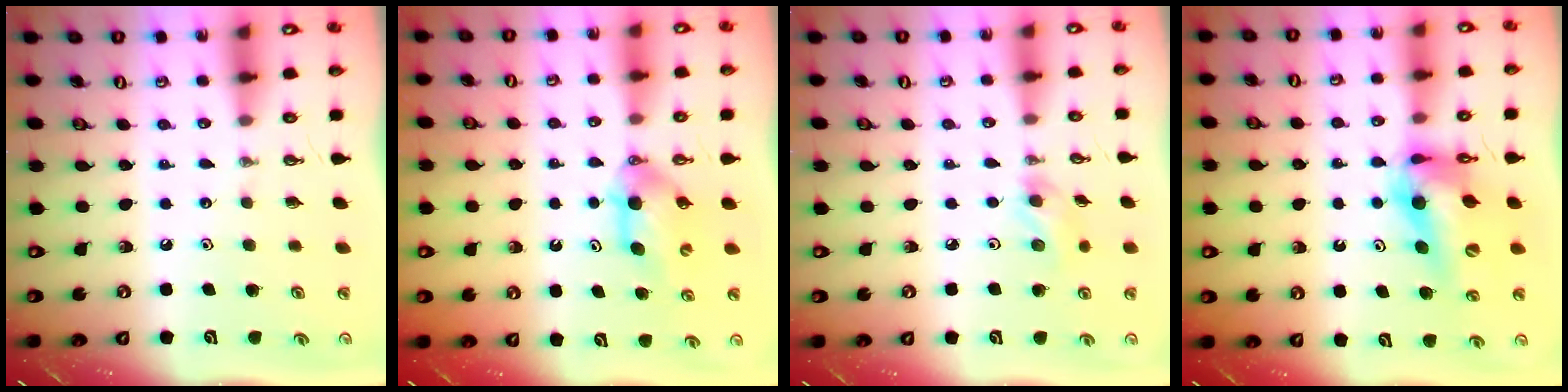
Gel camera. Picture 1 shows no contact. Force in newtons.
{"total": 5.4, "press": 5.2, "slide": 1.4}
{"total": 5.4, "press": 5.3, "slide": 1.0}
{"total": 13.2, "press": 13.2, "slide": 1.2}